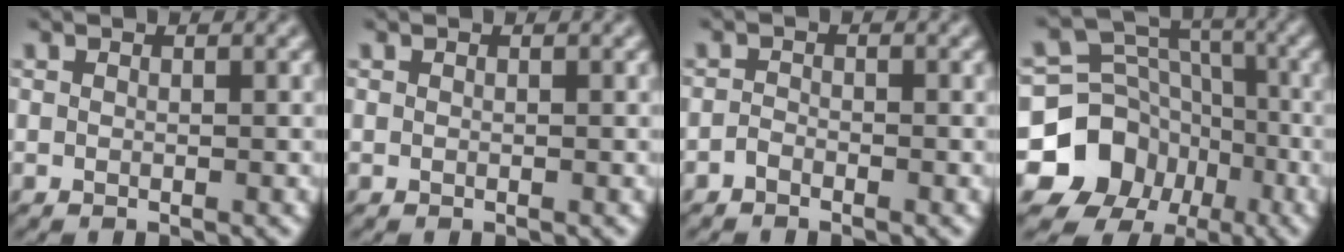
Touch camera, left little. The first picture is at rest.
{"total": 0.0}
{"total": 1.0, "force": [-0.8, 0.5, 0.3], "torque": [-0.007, 0.003, -0.018]}
{"total": 11.6, "force": [-5.6, 9.6, 3.2], "torque": [-0.076, -0.001, -0.120]}